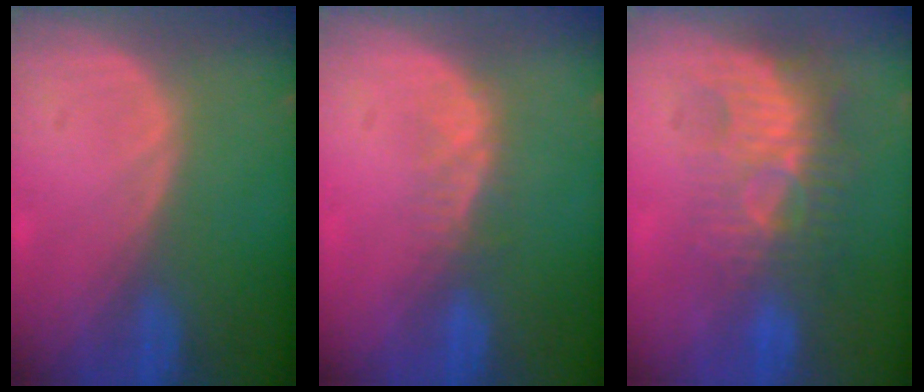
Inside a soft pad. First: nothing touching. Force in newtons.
{"total": 2.8, "press": 2.3, "slide": 1.7}
{"total": 9.8, "press": 8.5, "slide": 4.9}